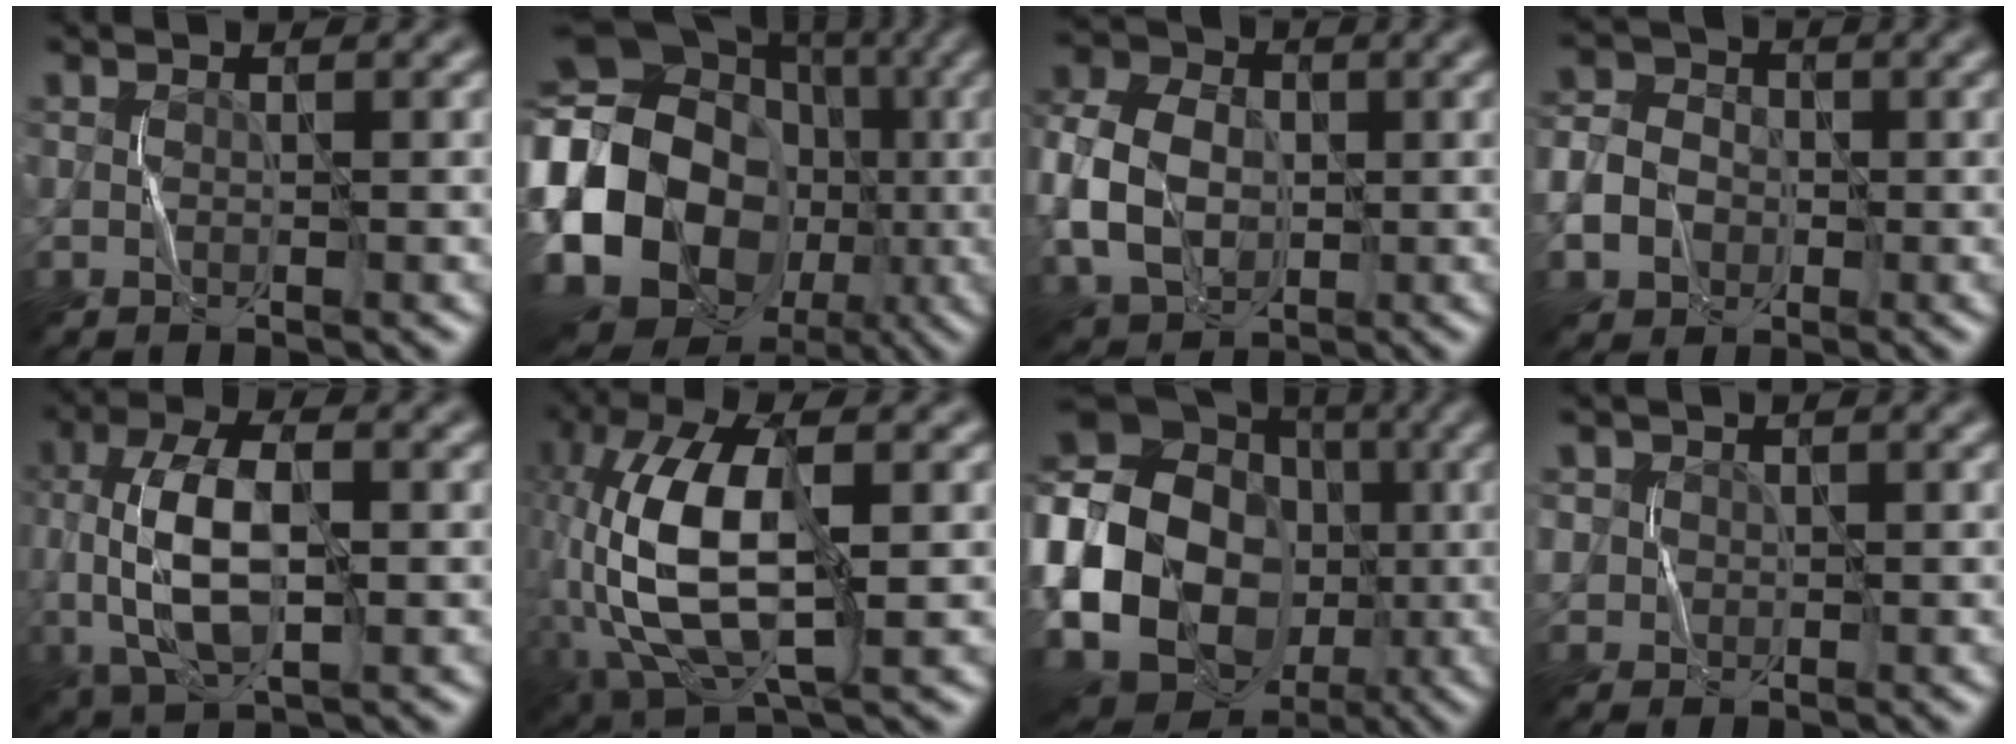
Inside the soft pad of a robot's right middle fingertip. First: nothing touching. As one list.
[{"total": 22.8, "force": [-5.0, 19.3, 11.1], "torque": [-0.215, -0.011, -0.124]}, {"total": 7.7, "force": [-0.9, 5.9, 4.9], "torque": [-0.117, 0.004, -0.025]}, {"total": 5.2, "force": [-1.2, 4.6, 2.2], "torque": [-0.040, -0.002, -0.039]}, {"total": 7.4, "force": [-0.4, 3.4, 6.6], "torque": [-0.139, 0.005, -0.010]}, {"total": 11.6, "force": [-1.2, 5.2, 10.3], "torque": [-0.223, 0.010, -0.031]}, {"total": 26.3, "force": [-5.3, 23.4, 10.8], "torque": [-0.223, -0.007, -0.142]}, {"total": 2.0, "force": [0.6, 1.9, 0.3], "torque": [-0.014, -0.002, 0.020]}]